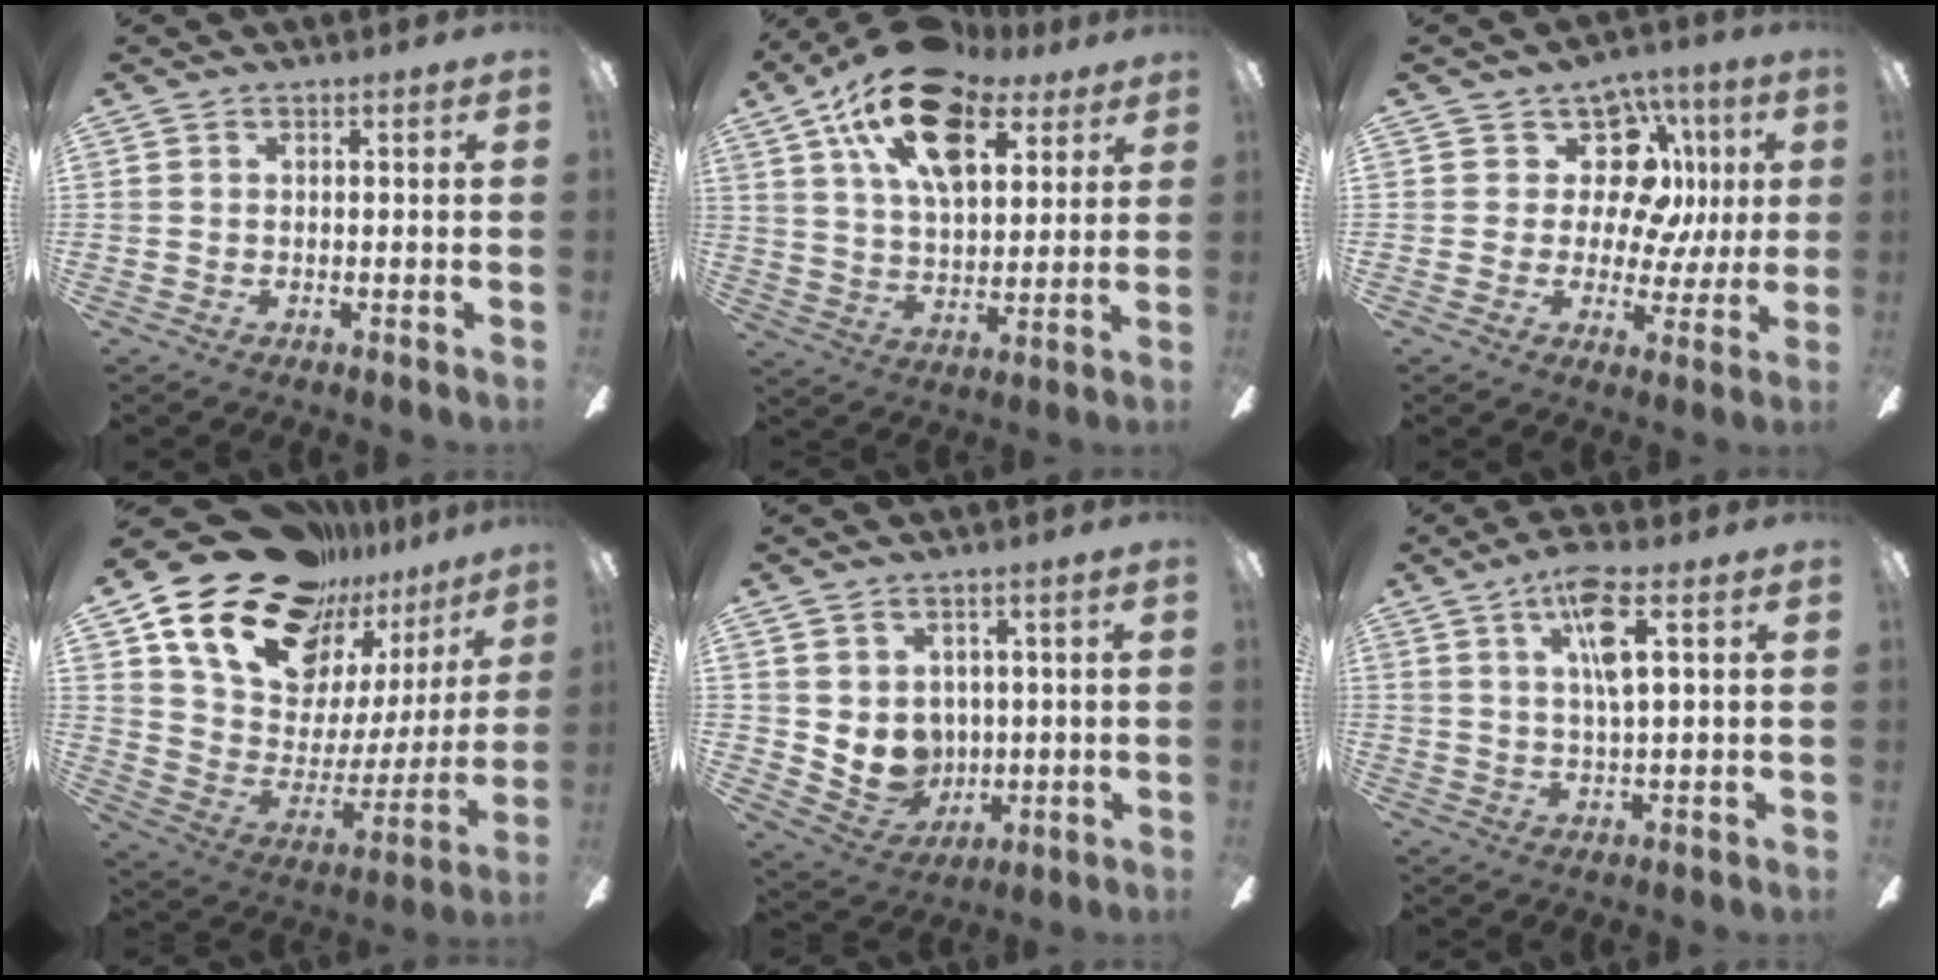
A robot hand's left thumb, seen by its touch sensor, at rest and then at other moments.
{"total": 21.0, "force": [11.7, 11.0, 13.5], "torque": [-0.231, -0.038, 0.206]}
{"total": 14.3, "force": [4.3, 10.5, 8.5], "torque": [-0.128, -0.007, 0.087]}
{"total": 22.9, "force": [17.8, 11.6, 8.5], "torque": [-0.159, -0.120, 0.332]}
{"total": 7.2, "force": [2.4, 6.6, 1.9], "torque": [-0.046, -0.022, 0.054]}
{"total": 9.8, "force": [4.2, 2.4, 8.5], "torque": [-0.154, 0.001, 0.066]}